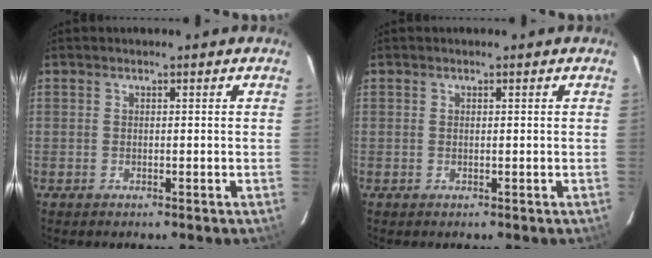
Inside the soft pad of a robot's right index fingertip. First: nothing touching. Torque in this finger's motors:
{"motor_torque": [0.25, 0.23, 0.01, 0.01]}